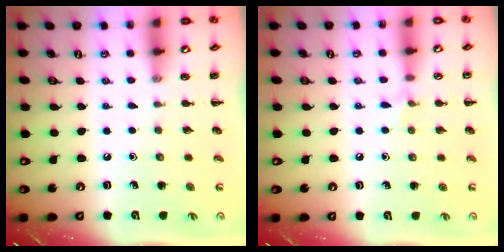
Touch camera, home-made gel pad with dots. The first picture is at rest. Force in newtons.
{"total": 5.0, "press": 4.7, "slide": 1.8}